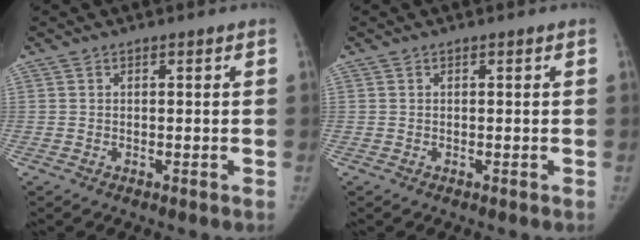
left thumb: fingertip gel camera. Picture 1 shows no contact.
{"total": 0.0}